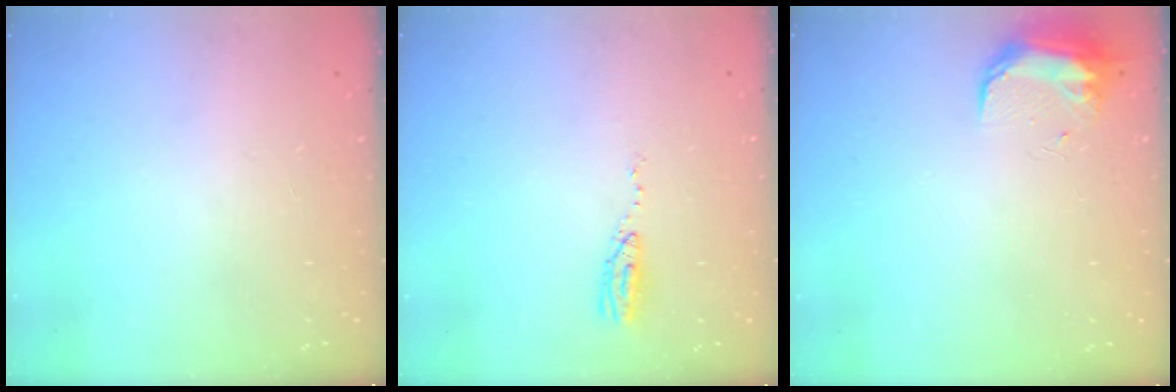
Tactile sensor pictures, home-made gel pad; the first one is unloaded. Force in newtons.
{"total": 5.0, "press": 4.7, "slide": 1.5}
{"total": 8.7, "press": 8.7, "slide": 0.6}